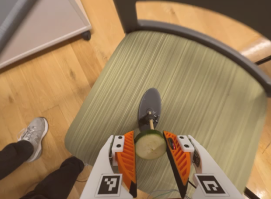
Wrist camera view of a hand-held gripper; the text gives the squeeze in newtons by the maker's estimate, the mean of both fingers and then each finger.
{"total": 8.9, "left": 9.0, "right": 8.7}